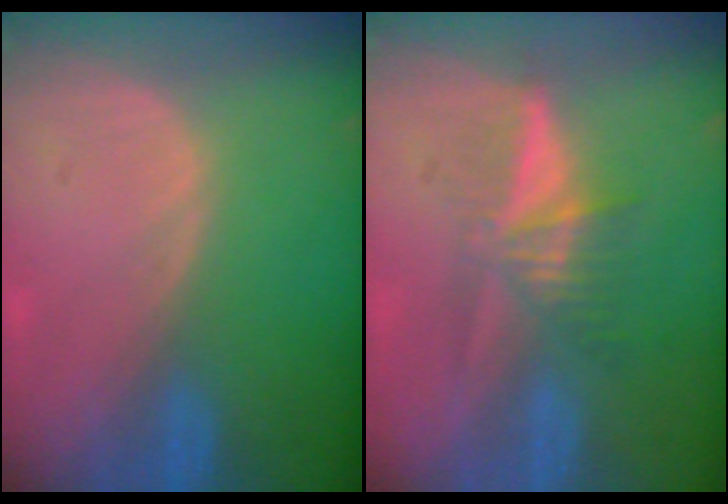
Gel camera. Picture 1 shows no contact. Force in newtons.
{"total": 5.2, "press": 5.1, "slide": 1.0}